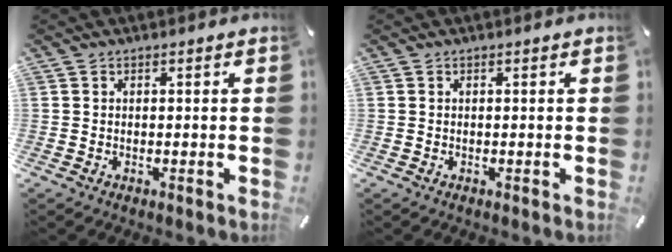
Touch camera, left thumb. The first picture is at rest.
{"total": 0.0}